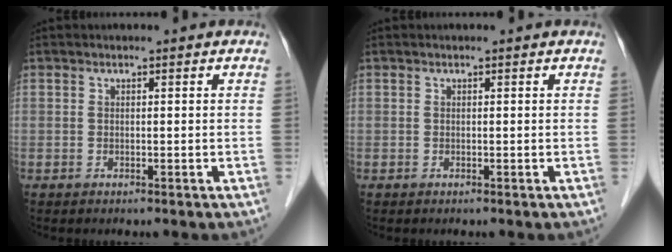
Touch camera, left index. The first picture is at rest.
{"total": 0.0}